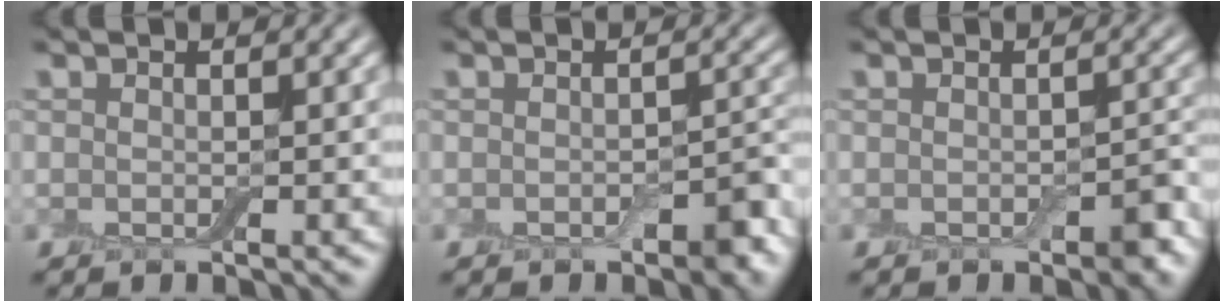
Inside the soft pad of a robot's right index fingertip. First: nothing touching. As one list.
[{"total": 2.8, "force": [-1.3, 1.4, 2.0], "torque": [-0.024, 0.001, -0.017]}, {"total": 2.2, "force": [-0.9, 1.1, 1.6], "torque": [-0.021, -0.002, -0.011]}]